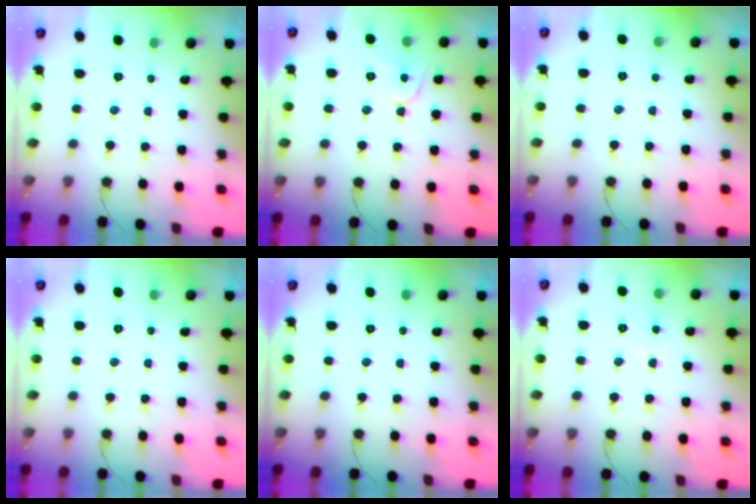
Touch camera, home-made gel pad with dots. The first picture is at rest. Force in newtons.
{"total": 7.3, "press": 7.2, "slide": 0.8}
{"total": 2.0, "press": 2.0, "slide": 0.1}
{"total": 0.0}
{"total": 0.0}
{"total": 3.2, "press": 3.1, "slide": 0.3}